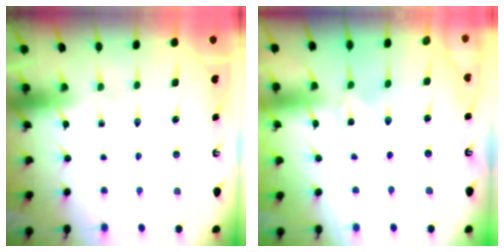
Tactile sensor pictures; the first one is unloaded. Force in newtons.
{"total": 0.0}